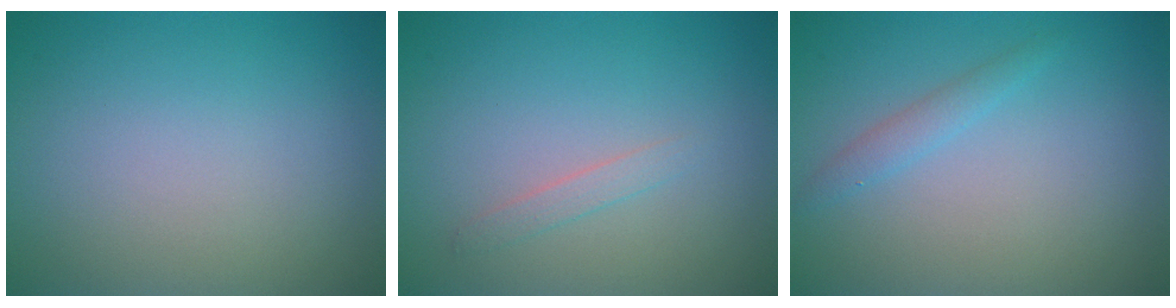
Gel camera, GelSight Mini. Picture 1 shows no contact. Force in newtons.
{"total": 1.0, "press": 1.0, "slide": 0.1}
{"total": 1.3, "press": 1.3, "slide": 0.0}